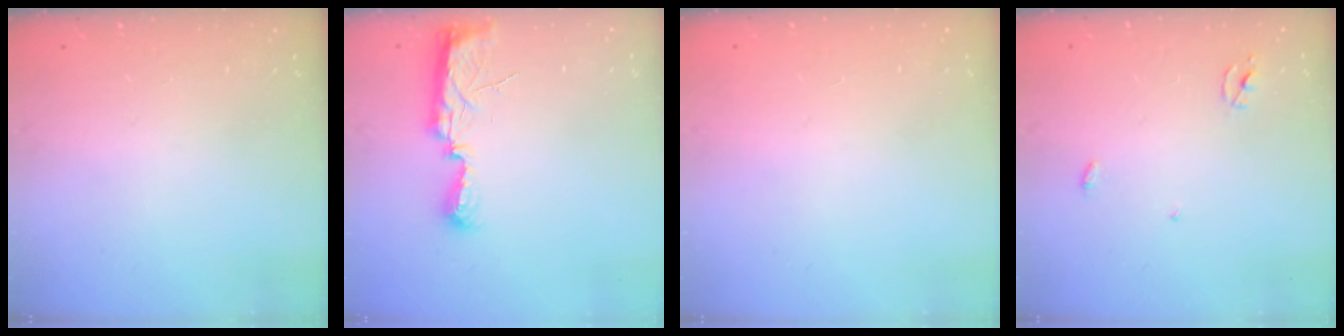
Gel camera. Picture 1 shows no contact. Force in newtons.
{"total": 7.9, "press": 7.8, "slide": 0.8}
{"total": 1.1, "press": 0.9, "slide": 0.6}
{"total": 2.3, "press": 2.3, "slide": 0.1}